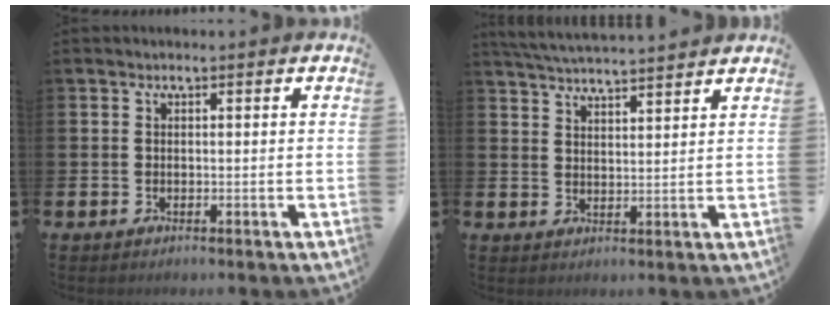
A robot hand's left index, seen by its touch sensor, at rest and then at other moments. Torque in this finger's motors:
{"motor_torque": [0.59, -1.01, 0.21, 0.11]}